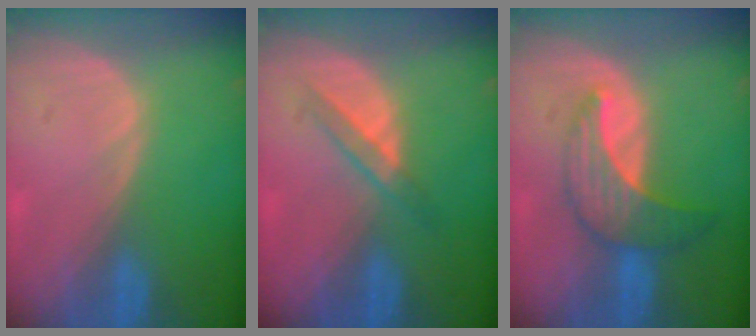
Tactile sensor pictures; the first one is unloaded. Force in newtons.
{"total": 3.4, "press": 3.2, "slide": 1.1}
{"total": 7.3, "press": 6.8, "slide": 2.7}